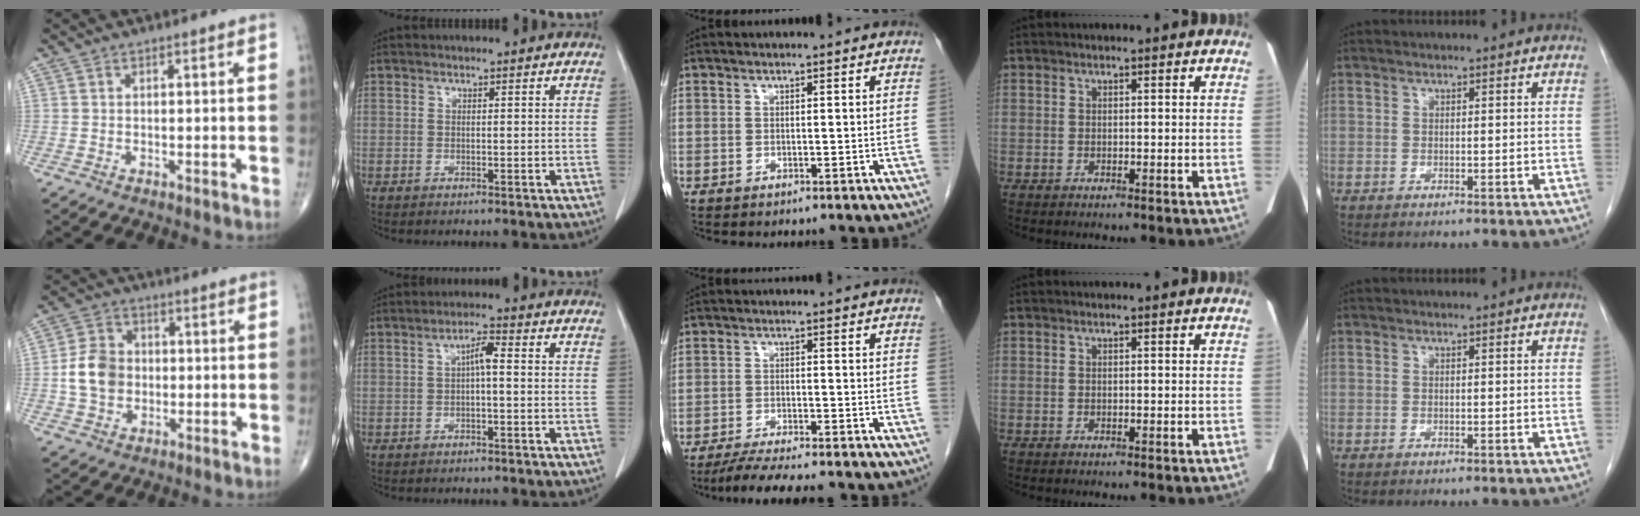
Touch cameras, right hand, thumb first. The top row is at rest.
{"thumb": {"total": 8.5, "force": [-0.7, 6.9, 4.9], "torque": [-0.073, 0.014, -0.017]}, "index": {"total": 2.9, "force": [0.0, 0.5, 2.8], "torque": [-0.049, 0.009, 0.000]}, "middle": {"total": 7.9, "force": [-6.8, 0.3, 4.0], "torque": [-0.062, -0.020, -0.110]}}